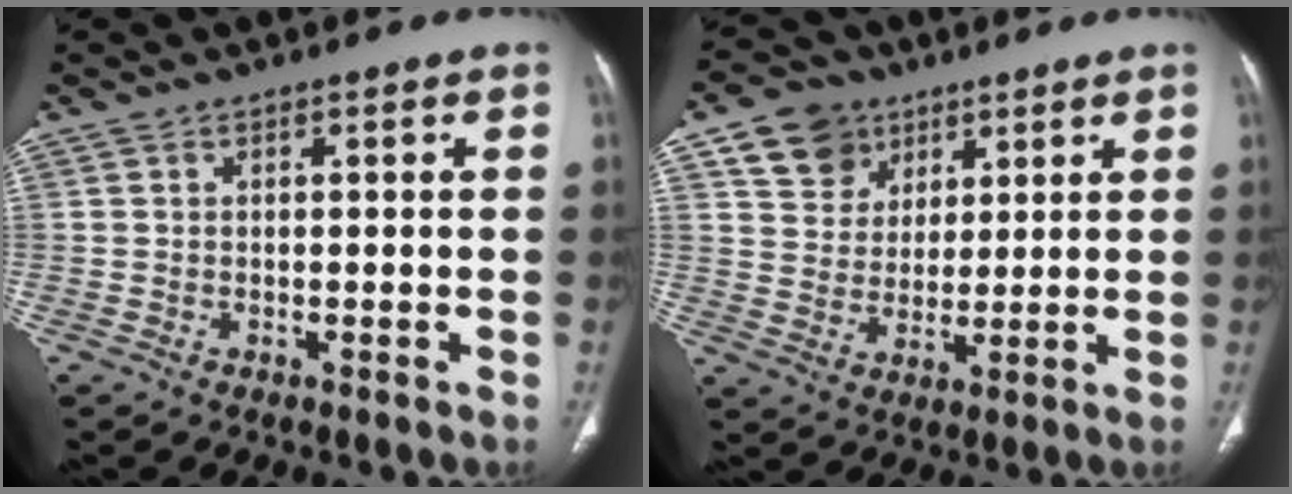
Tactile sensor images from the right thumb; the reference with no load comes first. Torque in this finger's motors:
{"motor_torque": [-0.01, 0.04, 0.25, -0.24, 0.00]}